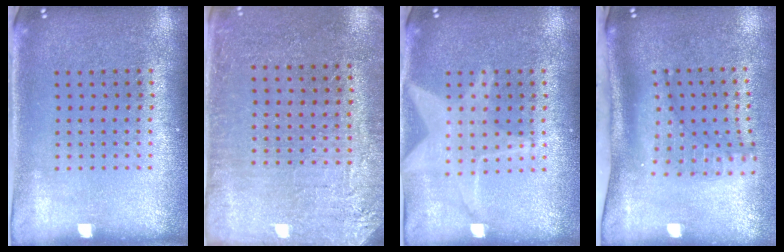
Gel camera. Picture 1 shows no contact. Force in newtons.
{"total": 2.8, "press": 2.7, "slide": 0.6}
{"total": 2.8, "press": 2.8, "slide": 0.3}
{"total": 1.8, "press": 1.4, "slide": 1.1}